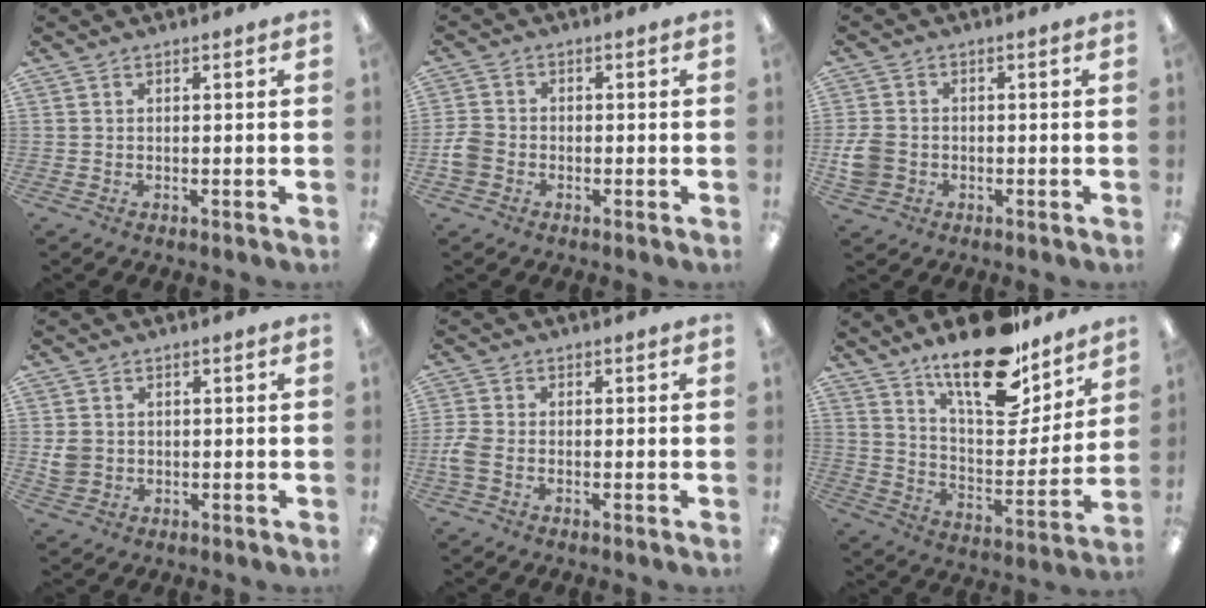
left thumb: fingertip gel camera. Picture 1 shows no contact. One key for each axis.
{"total": 4.5, "fx": -1.6, "fy": 3.6, "fz": 2.0, "tx": -0.036, "ty": 0.012, "tz": -0.028}
{"total": 5.7, "fx": -1.2, "fy": 4.9, "fz": 2.7, "tx": -0.065, "ty": 0.010, "tz": -0.021}
{"total": 3.7, "fx": 0.3, "fy": 3.4, "fz": 1.3, "tx": -0.018, "ty": 0.005, "tz": 0.007}
{"total": 3.8, "fx": -1.0, "fy": 2.4, "fz": 2.8, "tx": -0.066, "ty": 0.000, "tz": -0.021}
{"total": 21.2, "fx": 16.1, "fy": 7.6, "fz": 11.5, "tx": -0.179, "ty": -0.109, "tz": 0.274}